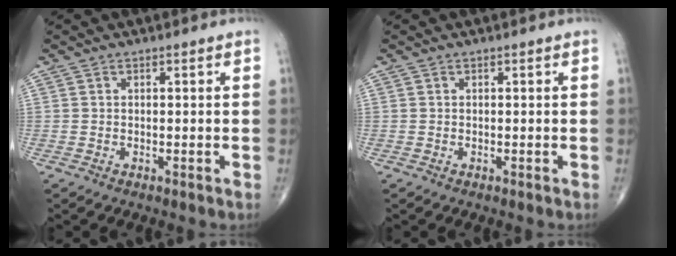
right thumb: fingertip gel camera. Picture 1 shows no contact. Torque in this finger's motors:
{"motor_torque": [0.18, 0.21, -0.02, 0.00, 0.02]}